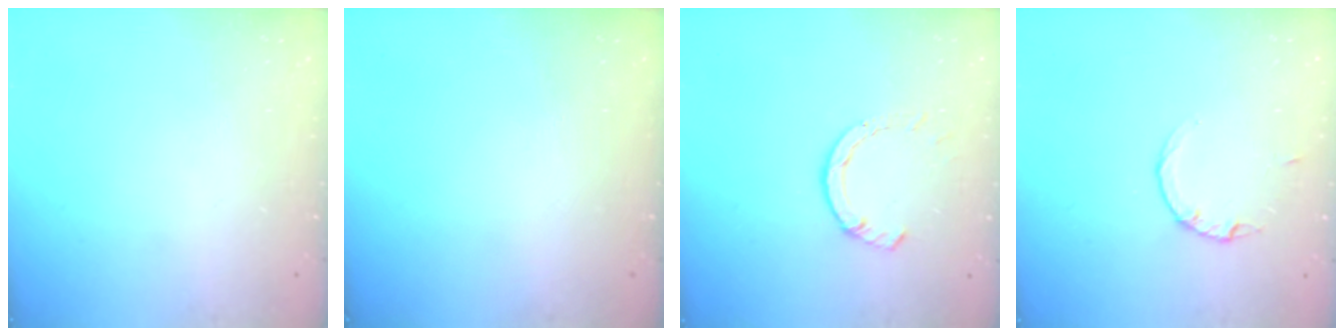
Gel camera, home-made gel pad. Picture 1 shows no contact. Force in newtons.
{"total": 0.0}
{"total": 4.2, "press": 4.1, "slide": 0.4}
{"total": 2.8, "press": 2.8, "slide": 0.4}